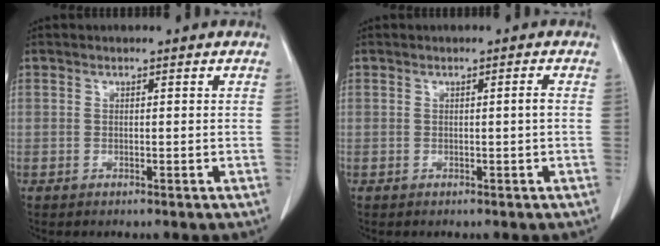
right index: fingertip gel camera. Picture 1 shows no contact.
{"total": 0.9, "force": [-0.1, -0.2, 0.8], "torque": [-0.011, -0.001, -0.001]}